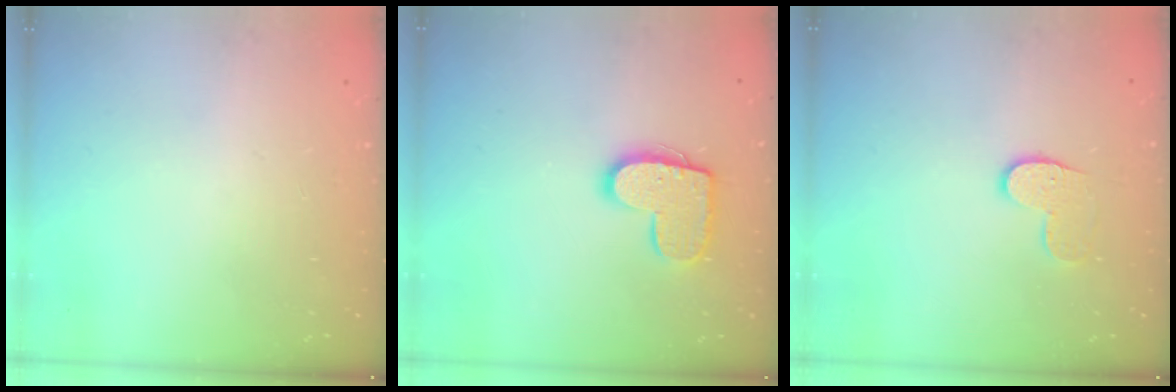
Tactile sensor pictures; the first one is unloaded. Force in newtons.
{"total": 12.4, "press": 12.4, "slide": 0.6}
{"total": 8.2, "press": 8.2, "slide": 0.3}